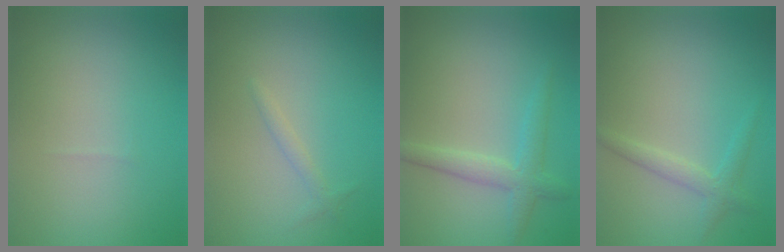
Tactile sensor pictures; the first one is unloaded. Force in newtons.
{"total": 1.0, "press": 1.0, "slide": 0.0}
{"total": 2.8, "press": 2.8, "slide": 0.1}
{"total": 1.9, "press": 1.9, "slide": 0.2}